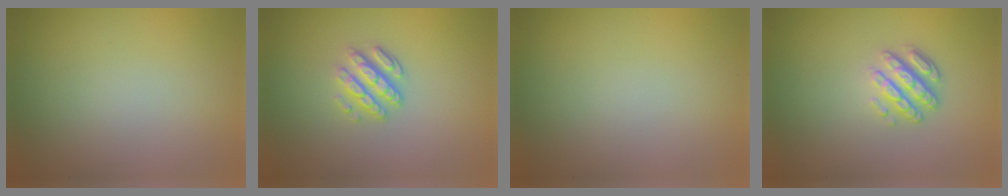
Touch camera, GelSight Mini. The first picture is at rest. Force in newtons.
{"total": 3.3, "press": 2.4, "slide": 2.2}
{"total": 0.0}
{"total": 3.6, "press": 2.6, "slide": 2.4}